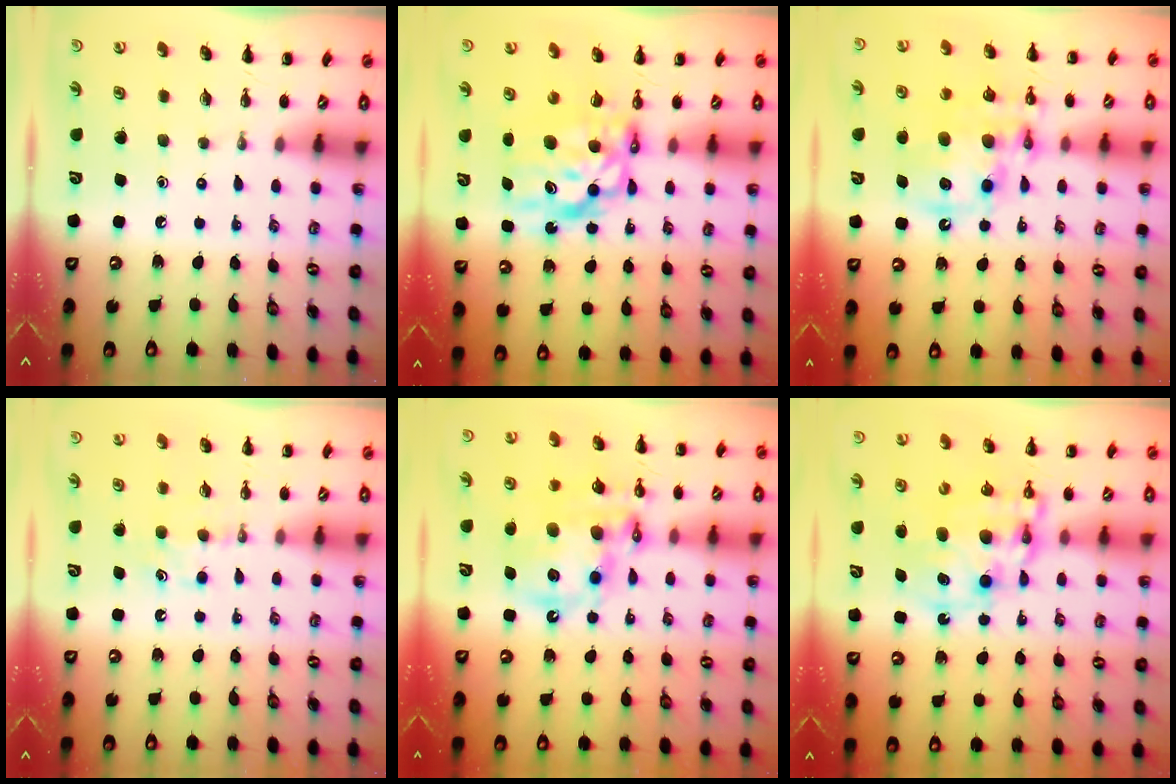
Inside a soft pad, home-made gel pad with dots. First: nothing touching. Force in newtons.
{"total": 8.9, "press": 8.6, "slide": 2.3}
{"total": 15.2, "press": 14.8, "slide": 3.4}
{"total": 4.6, "press": 4.4, "slide": 1.5}
{"total": 15.8, "press": 15.3, "slide": 3.8}
{"total": 12.0, "press": 11.7, "slide": 2.5}